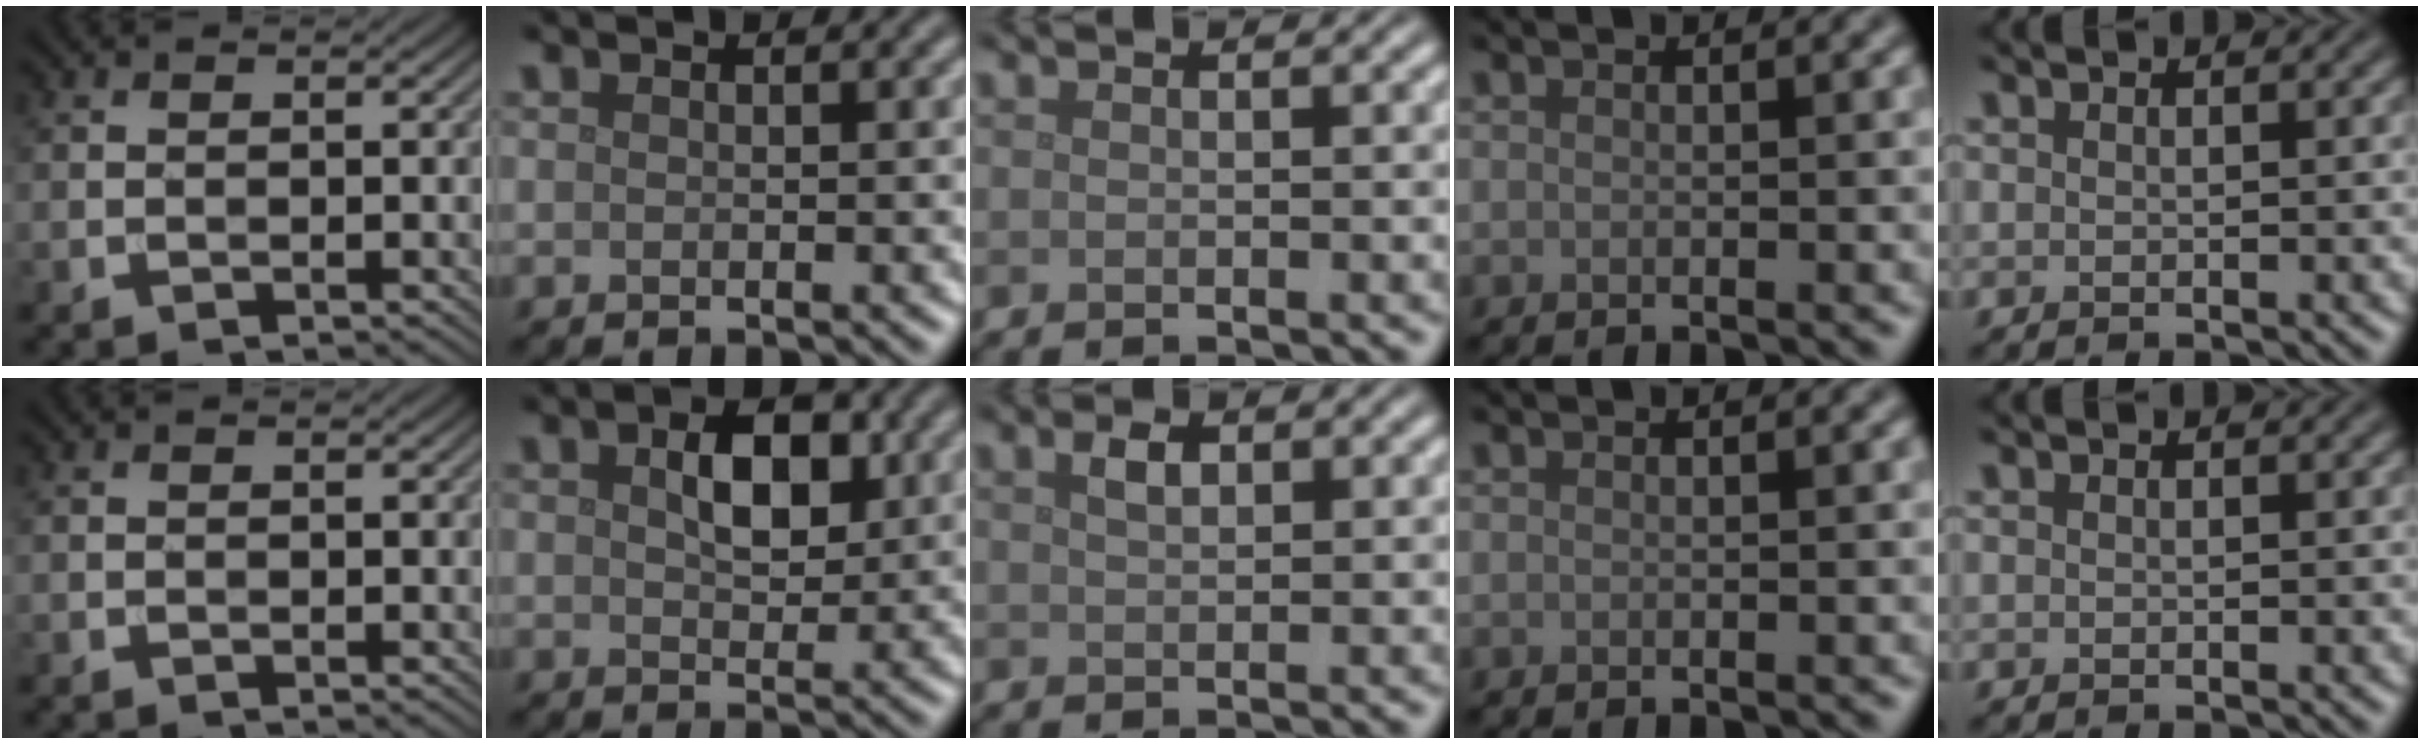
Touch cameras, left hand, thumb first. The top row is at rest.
{"index": {"total": 4.0, "force": [1.0, 2.4, 3.1], "torque": [-0.052, 0.003, 0.015]}, "middle": {"total": 1.5, "force": [0.8, 0.7, 1.0], "torque": [-0.020, 0.004, 0.015]}}